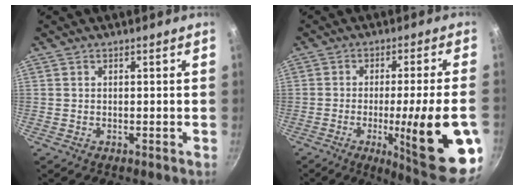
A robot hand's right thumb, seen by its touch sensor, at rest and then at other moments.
{"total": 20.9, "force": [-5.6, 3.1, 19.9], "torque": [-0.258, 0.003, -0.070]}